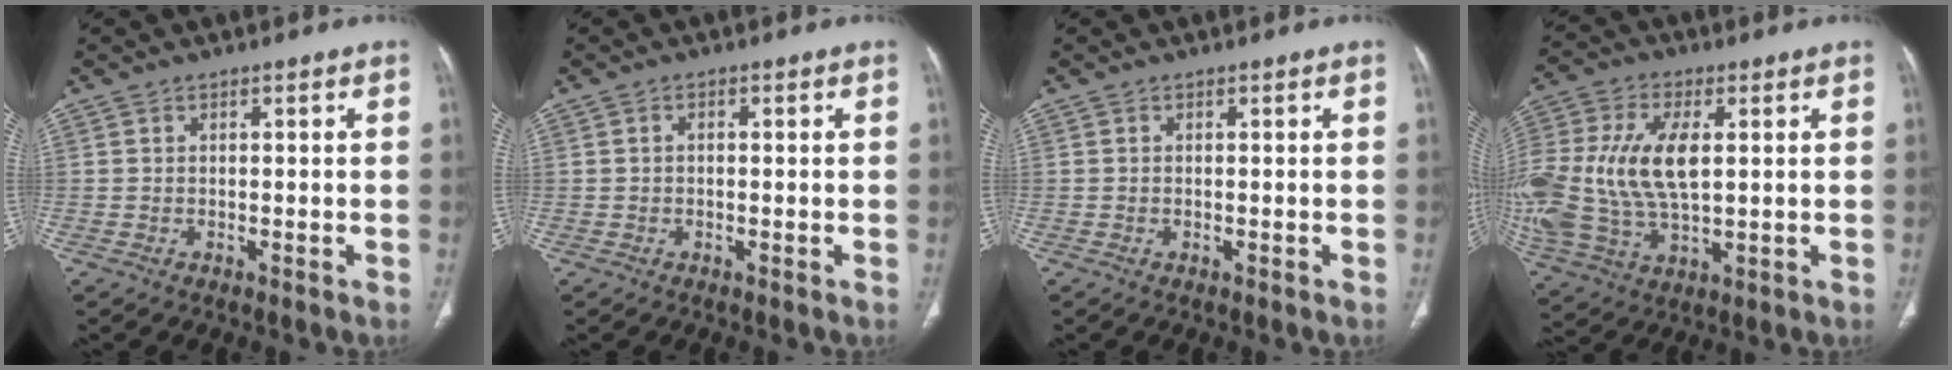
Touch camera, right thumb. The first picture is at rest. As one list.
[{"total": 0.8, "force": [0.0, 0.6, 0.6], "torque": [-0.010, 0.003, -0.001]}, {"total": 0.0}, {"total": 22.4, "force": [2.0, 12.4, 18.5], "torque": [-0.443, -0.002, 0.042]}]